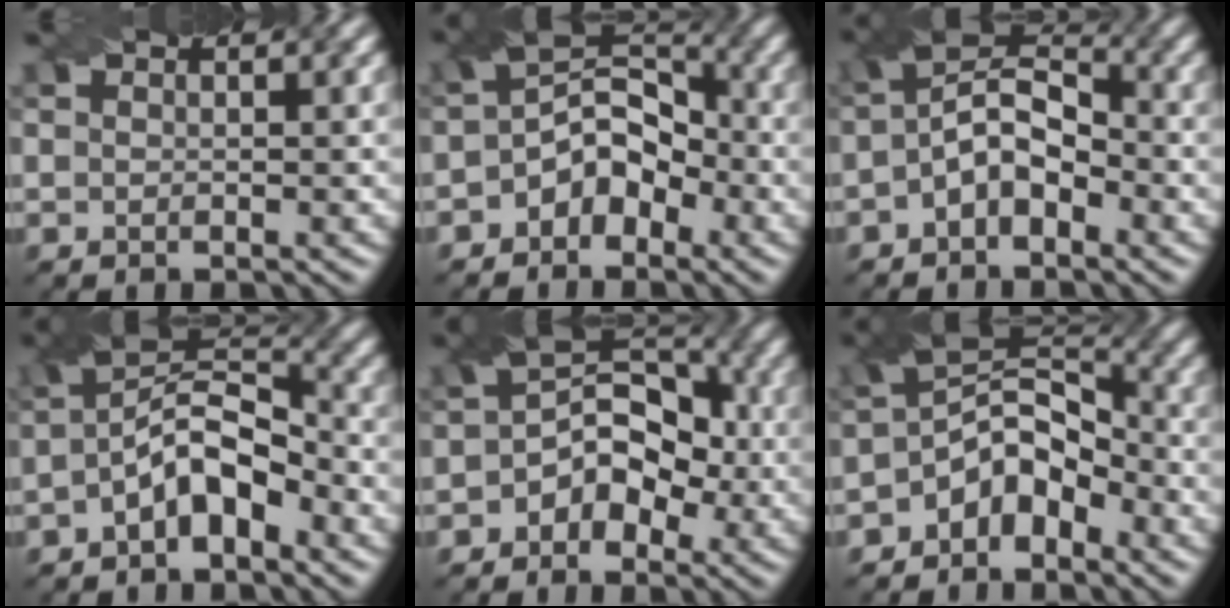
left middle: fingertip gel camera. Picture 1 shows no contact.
{"total": 5.0, "force": [-1.9, 3.4, 3.0], "torque": [-0.040, 0.010, -0.041]}
{"total": 5.3, "force": [-1.2, 3.1, 4.2], "torque": [-0.075, 0.013, -0.029]}
{"total": 5.7, "force": [-1.9, 2.8, 4.6], "torque": [-0.080, 0.016, -0.039]}
{"total": 5.4, "force": [-1.2, 3.9, 3.6], "torque": [-0.033, 0.013, -0.029]}
{"total": 5.9, "force": [-2.9, 3.5, 3.8], "torque": [-0.050, 0.012, -0.065]}